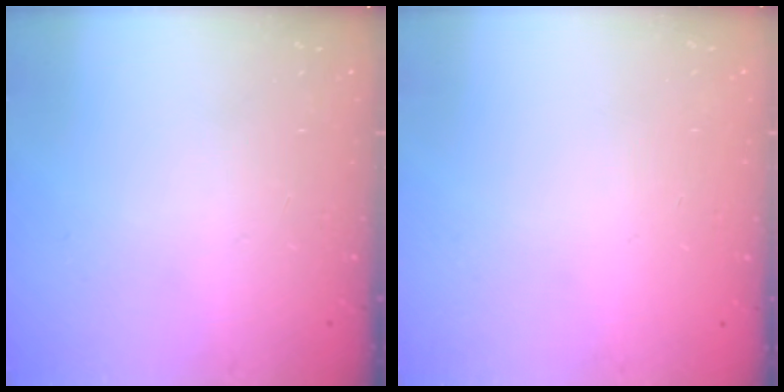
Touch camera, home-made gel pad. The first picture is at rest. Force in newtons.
{"total": 0.0}